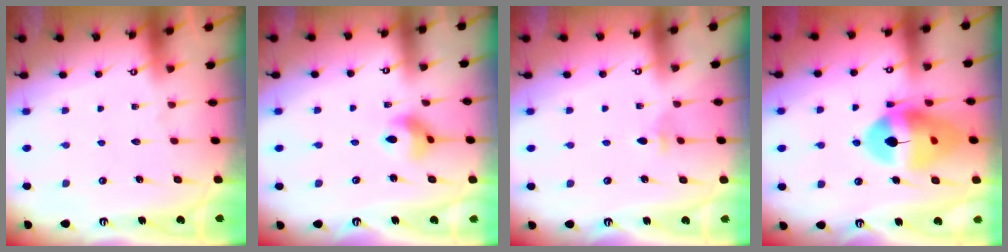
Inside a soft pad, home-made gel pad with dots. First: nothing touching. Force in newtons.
{"total": 6.8, "press": 6.8, "slide": 0.2}
{"total": 2.9, "press": 2.8, "slide": 0.8}
{"total": 16.1, "press": 16.0, "slide": 1.7}